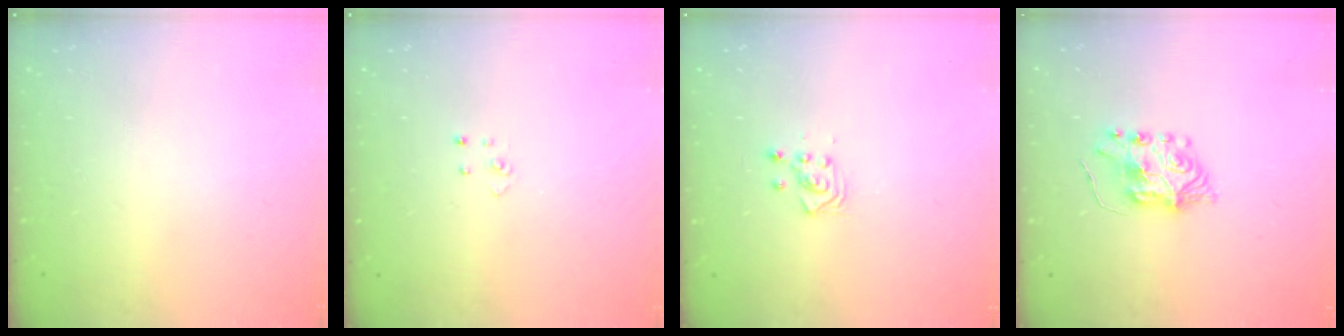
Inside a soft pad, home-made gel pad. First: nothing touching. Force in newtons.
{"total": 2.7, "press": 2.7, "slide": 0.3}
{"total": 3.0, "press": 2.9, "slide": 0.8}
{"total": 7.5, "press": 7.5, "slide": 0.8}